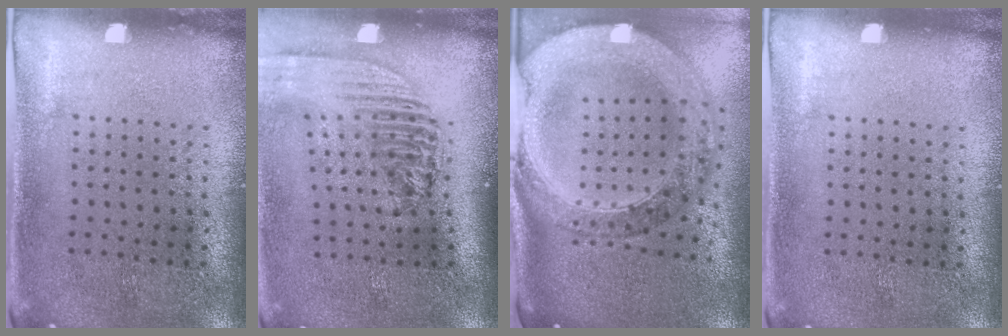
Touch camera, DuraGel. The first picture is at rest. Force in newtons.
{"total": 2.1, "press": 1.7, "slide": 1.3}
{"total": 2.7, "press": 2.4, "slide": 1.4}
{"total": 0.0}